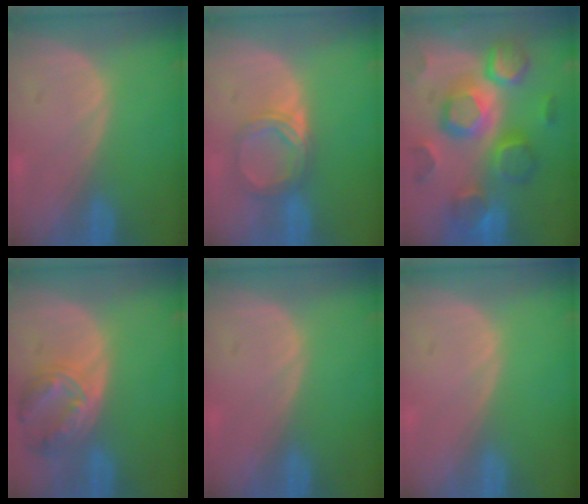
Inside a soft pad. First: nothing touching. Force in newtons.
{"total": 5.3, "press": 4.8, "slide": 2.3}
{"total": 12.5, "press": 12.4, "slide": 1.1}
{"total": 8.1, "press": 7.1, "slide": 3.9}
{"total": 0.0}
{"total": 0.0}